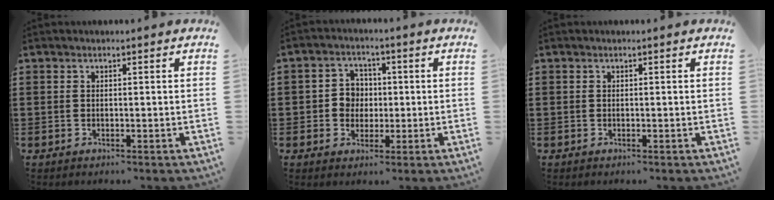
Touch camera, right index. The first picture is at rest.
{"total": 4.3, "force": [-0.1, 3.9, 1.8], "torque": [-0.048, 0.011, -0.005]}
{"total": 0.0}